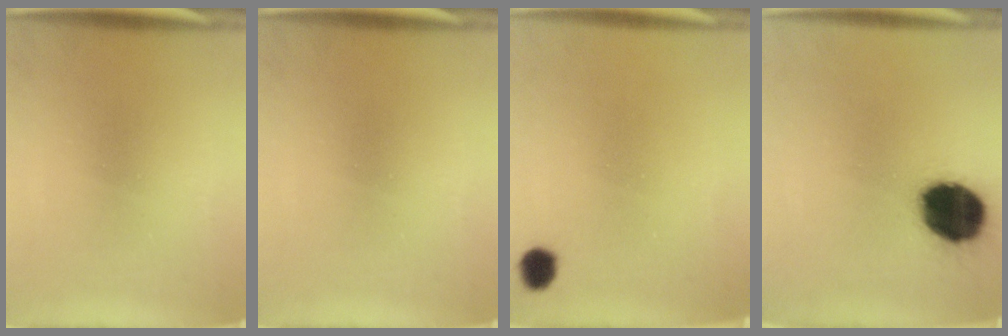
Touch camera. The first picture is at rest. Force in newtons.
{"total": 0.0}
{"total": 3.1}
{"total": 18.2}